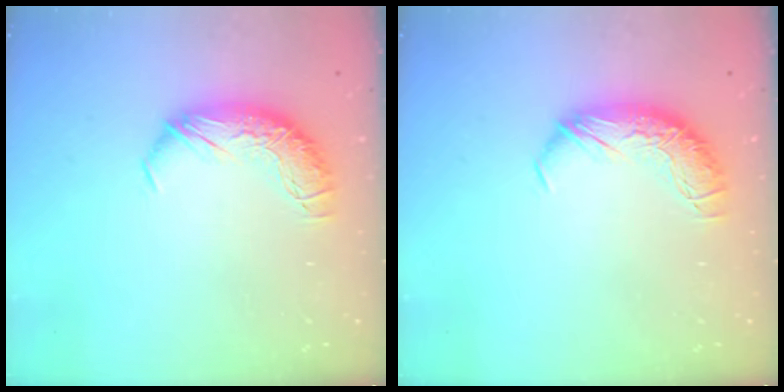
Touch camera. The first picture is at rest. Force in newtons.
{"total": 0.0}